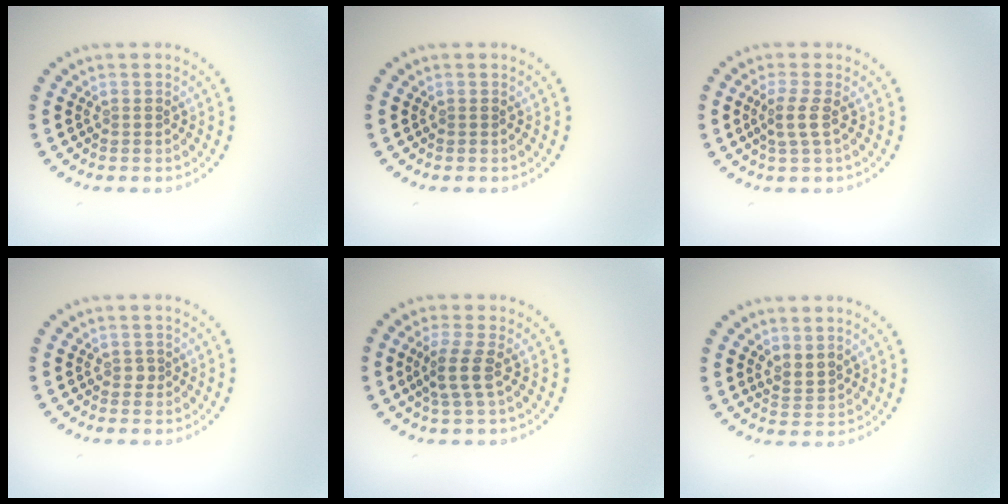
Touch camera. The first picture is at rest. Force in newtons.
{"total": 0.0}
{"total": 1.9, "press": 1.4, "slide": 1.2}
{"total": 0.5, "press": 0.4, "slide": 0.3}
{"total": 2.5, "press": 2.0, "slide": 1.5}
{"total": 1.7, "press": 1.4, "slide": 1.1}